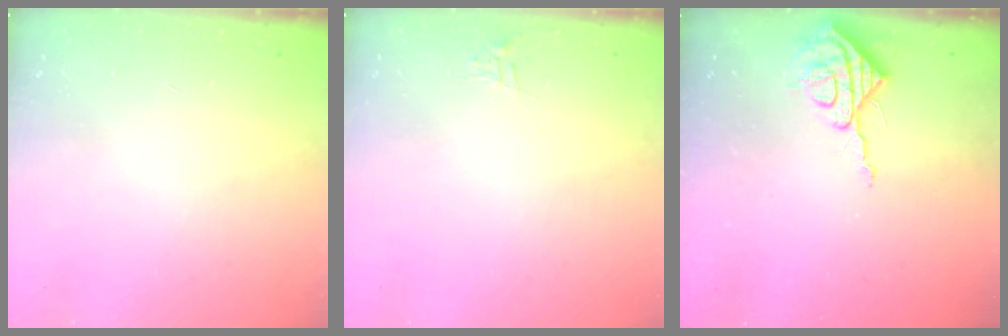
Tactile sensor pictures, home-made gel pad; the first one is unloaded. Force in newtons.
{"total": 4.0, "press": 4.0, "slide": 0.2}
{"total": 8.2, "press": 8.1, "slide": 0.6}